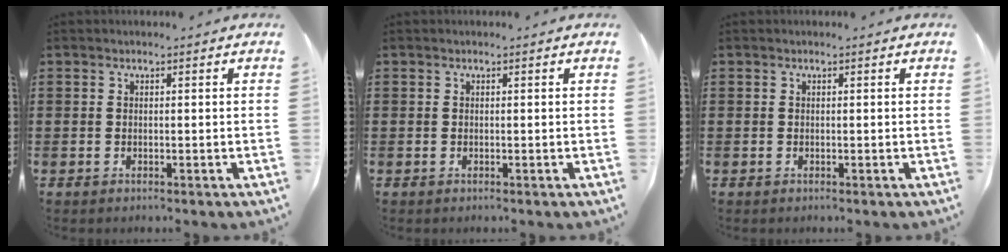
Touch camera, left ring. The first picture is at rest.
{"total": 0.0}
{"total": 0.0}